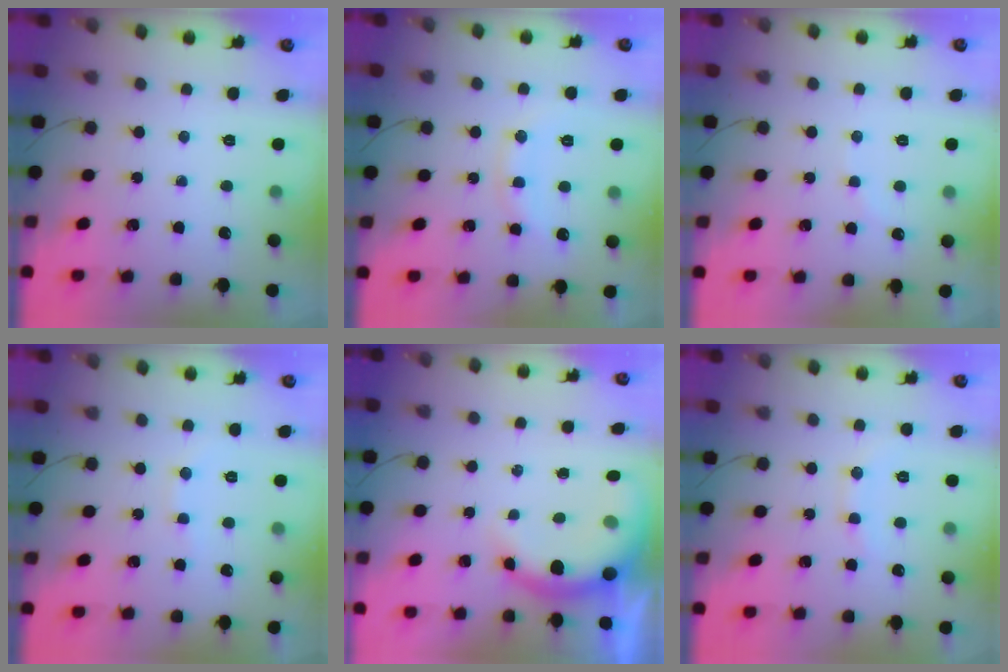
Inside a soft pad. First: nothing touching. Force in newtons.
{"total": 10.5, "press": 10.5, "slide": 0.9}
{"total": 3.9, "press": 3.8, "slide": 0.6}
{"total": 5.9, "press": 5.8, "slide": 1.2}
{"total": 8.2, "press": 8.2, "slide": 0.9}
{"total": 6.6, "press": 6.5, "slide": 1.4}